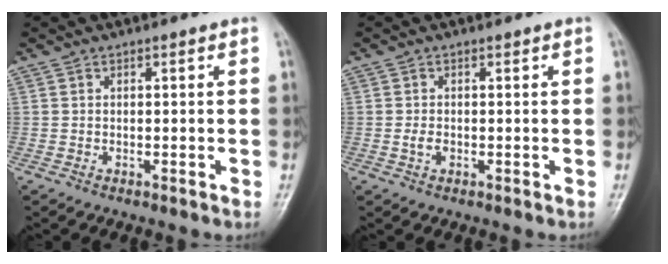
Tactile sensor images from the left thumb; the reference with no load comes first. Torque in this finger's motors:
{"motor_torque": [-0.25, 0.15, 0.19, 0.01, 0.00]}